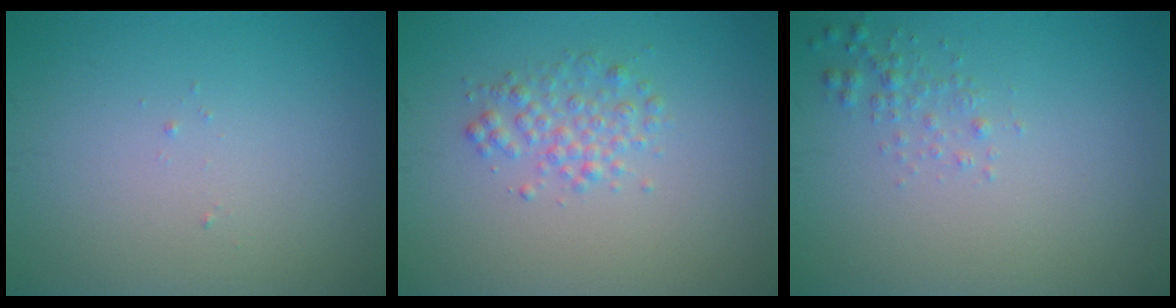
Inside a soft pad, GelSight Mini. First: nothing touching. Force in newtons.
{"total": 2.0, "press": 2.0, "slide": 0.0}
{"total": 1.1, "press": 1.1, "slide": 0.1}